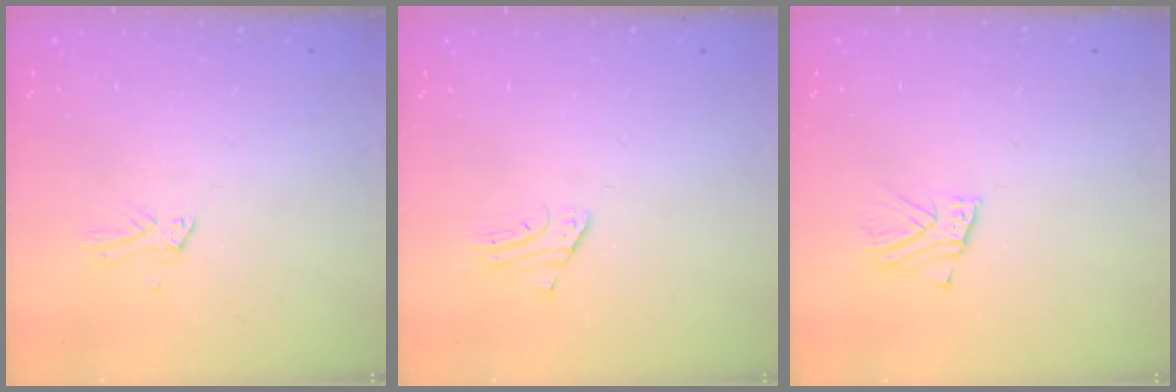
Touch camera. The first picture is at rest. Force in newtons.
{"total": 2.3, "press": 2.3, "slide": 0.2}
{"total": 3.4, "press": 3.4, "slide": 0.2}